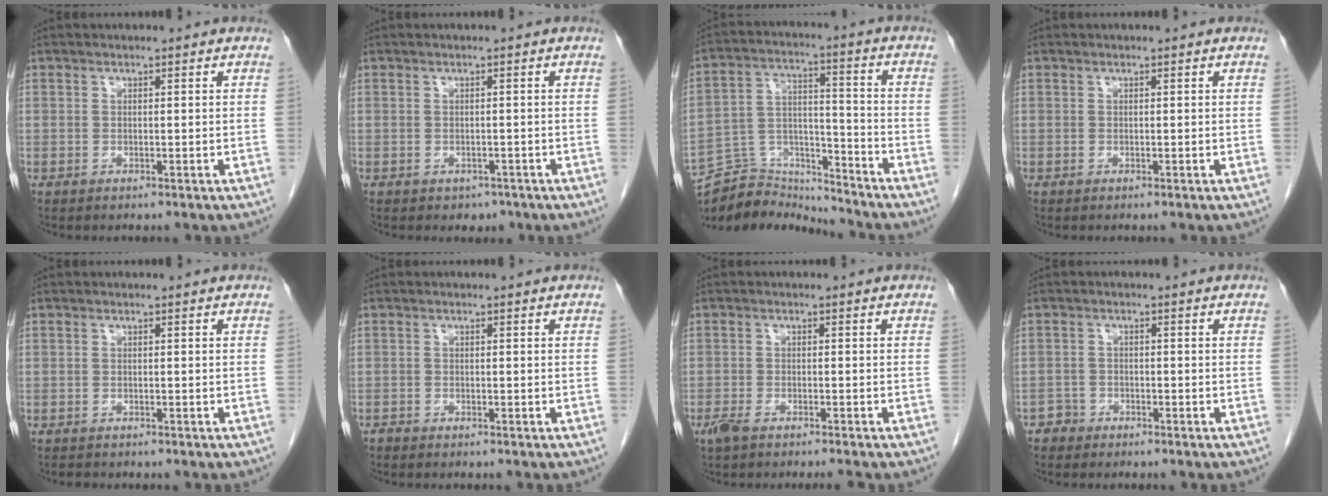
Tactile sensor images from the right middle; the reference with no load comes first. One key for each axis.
{"total": 1.7, "fx": -1.1, "fy": 1.2, "fz": 0.4, "tx": -0.004, "ty": 0.003, "tz": -0.009}
{"total": 12.2, "fx": -12.1, "fy": 1.6, "fz": 0.2, "tx": -0.004, "ty": 0.036, "tz": -0.216}
{"total": 0.0}
{"total": 0.8, "fx": -0.7, "fy": 0.3, "fz": 0.1, "tx": -0.009, "ty": -0.002, "tz": -0.012}
{"total": 0.6, "fx": -0.5, "fy": 0.1, "fz": 0.0, "tx": -0.007, "ty": -0.001, "tz": -0.013}
{"total": 4.3, "fx": -3.5, "fy": 0.4, "fz": 2.5, "tx": -0.037, "ty": -0.008, "tz": -0.057}
{"total": 1.7, "fx": -1.4, "fy": 1.0, "fz": -0.4, "tx": 0.004, "ty": 0.006, "tz": -0.028}